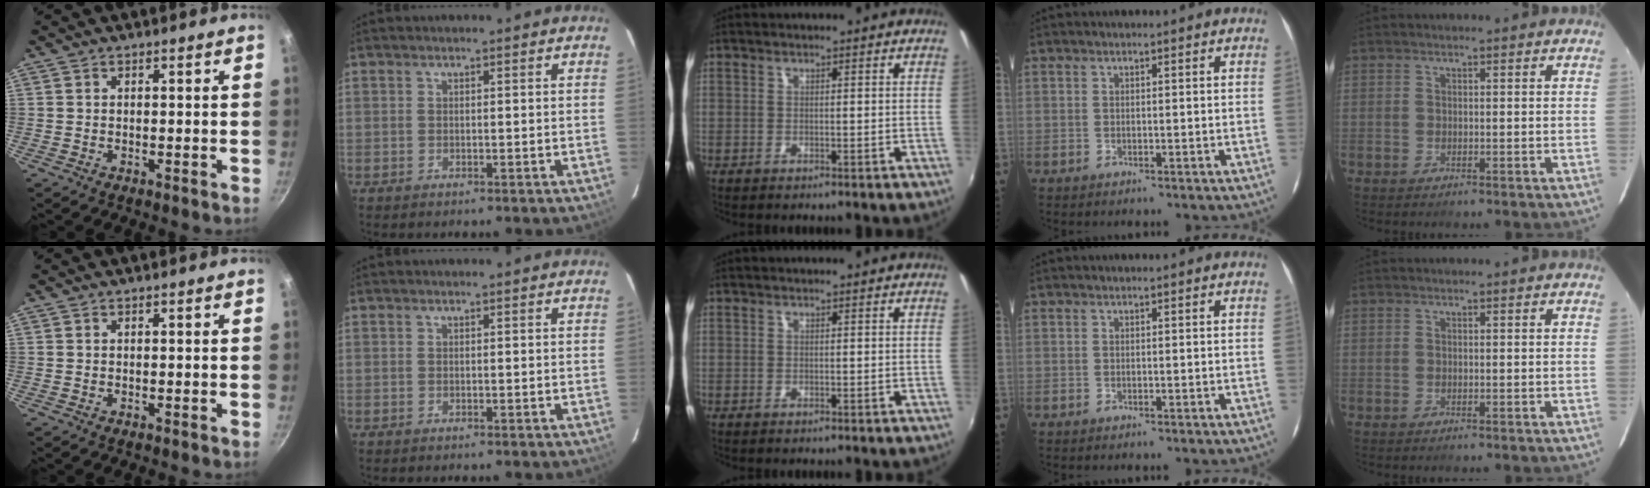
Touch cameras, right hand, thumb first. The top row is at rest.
{}